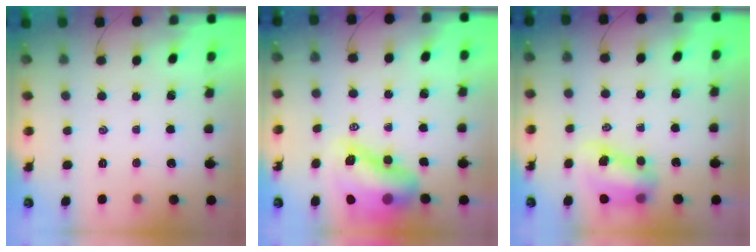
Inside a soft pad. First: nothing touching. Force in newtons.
{"total": 14.6, "press": 14.1, "slide": 3.9}
{"total": 8.1, "press": 7.9, "slide": 1.3}